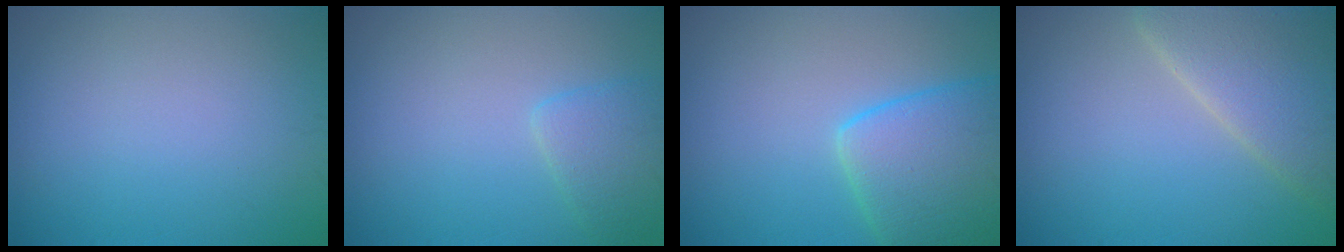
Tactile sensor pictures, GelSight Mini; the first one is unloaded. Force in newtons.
{"total": 2.3, "press": 2.3, "slide": 0.2}
{"total": 6.9, "press": 6.9, "slide": 0.5}
{"total": 5.8, "press": 5.7, "slide": 0.5}